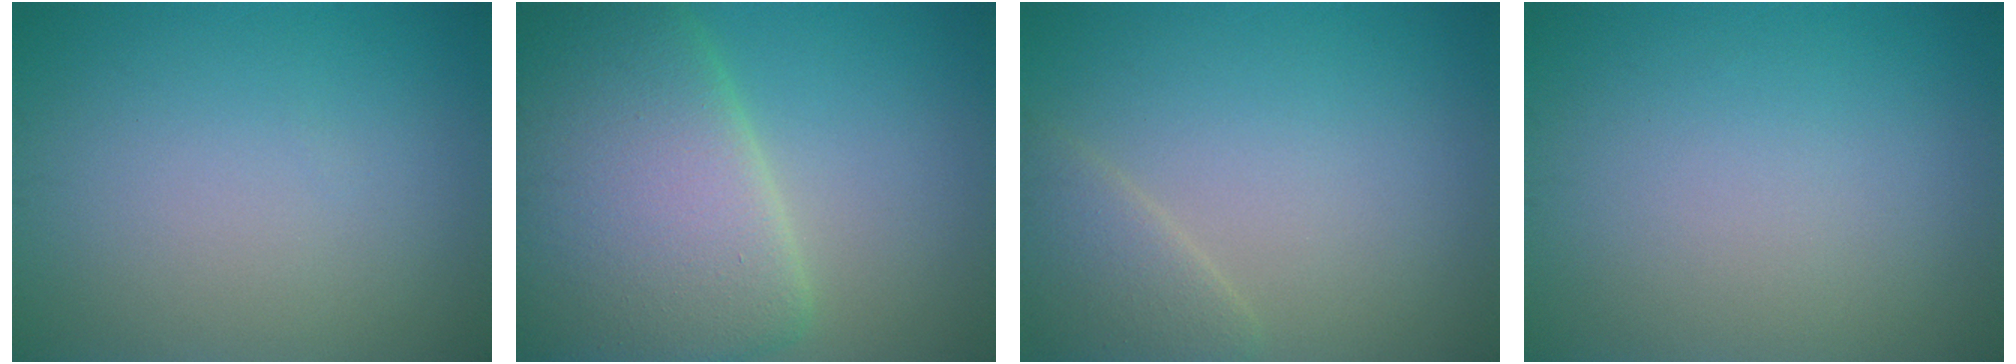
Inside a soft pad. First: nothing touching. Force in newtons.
{"total": 11.8, "press": 11.7, "slide": 0.5}
{"total": 2.5, "press": 2.5, "slide": 0.2}
{"total": 0.0}